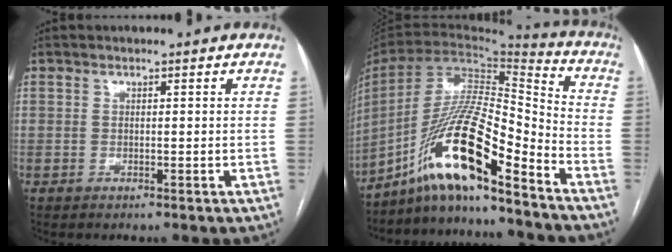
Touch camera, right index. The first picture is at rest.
{"total": 16.8, "force": [-11.7, 1.7, 12.0], "torque": [-0.230, 0.008, -0.211]}